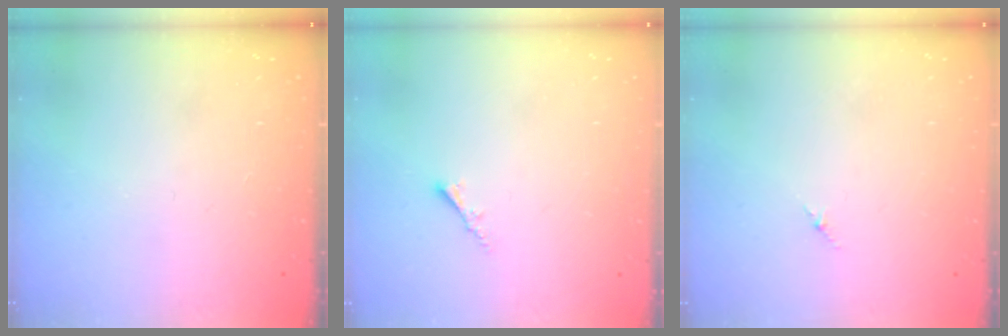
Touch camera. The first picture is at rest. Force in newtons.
{"total": 1.8, "press": 1.7, "slide": 0.5}
{"total": 1.8, "press": 1.7, "slide": 0.6}